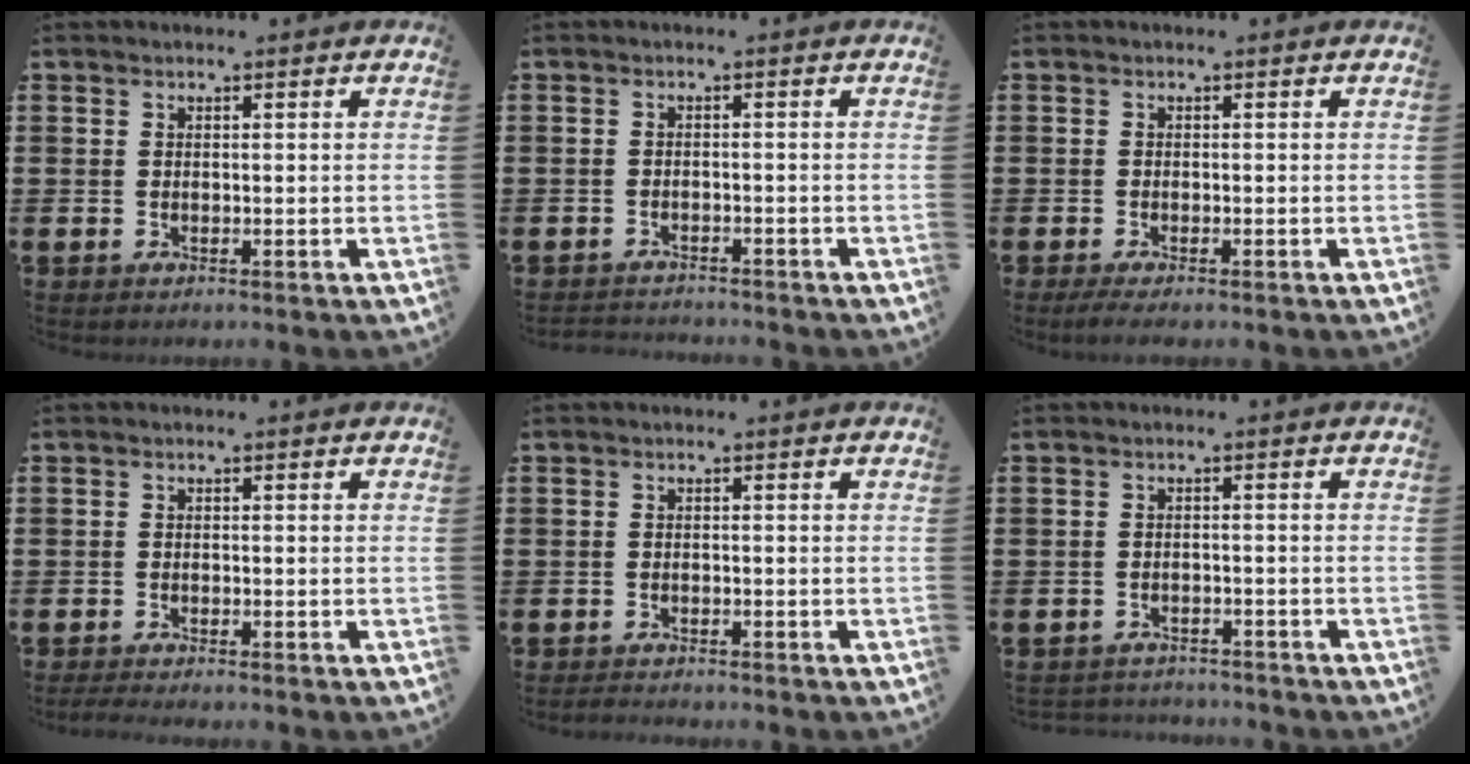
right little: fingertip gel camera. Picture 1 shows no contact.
{"total": 1.5, "force": [-1.4, 0.0, -0.2], "torque": [-0.002, 0.002, -0.031]}
{"total": 1.2, "force": [-0.7, 0.2, 0.9], "torque": [-0.016, -0.002, -0.013]}
{"total": 0.9, "force": [-0.7, 0.0, 0.5], "torque": [-0.009, -0.001, -0.014]}
{"total": 0.9, "force": [-0.8, 0.1, 0.1], "torque": [-0.006, 0.000, -0.017]}
{"total": 1.6, "force": [-1.6, 0.1, -0.3], "torque": [-0.002, 0.003, -0.037]}